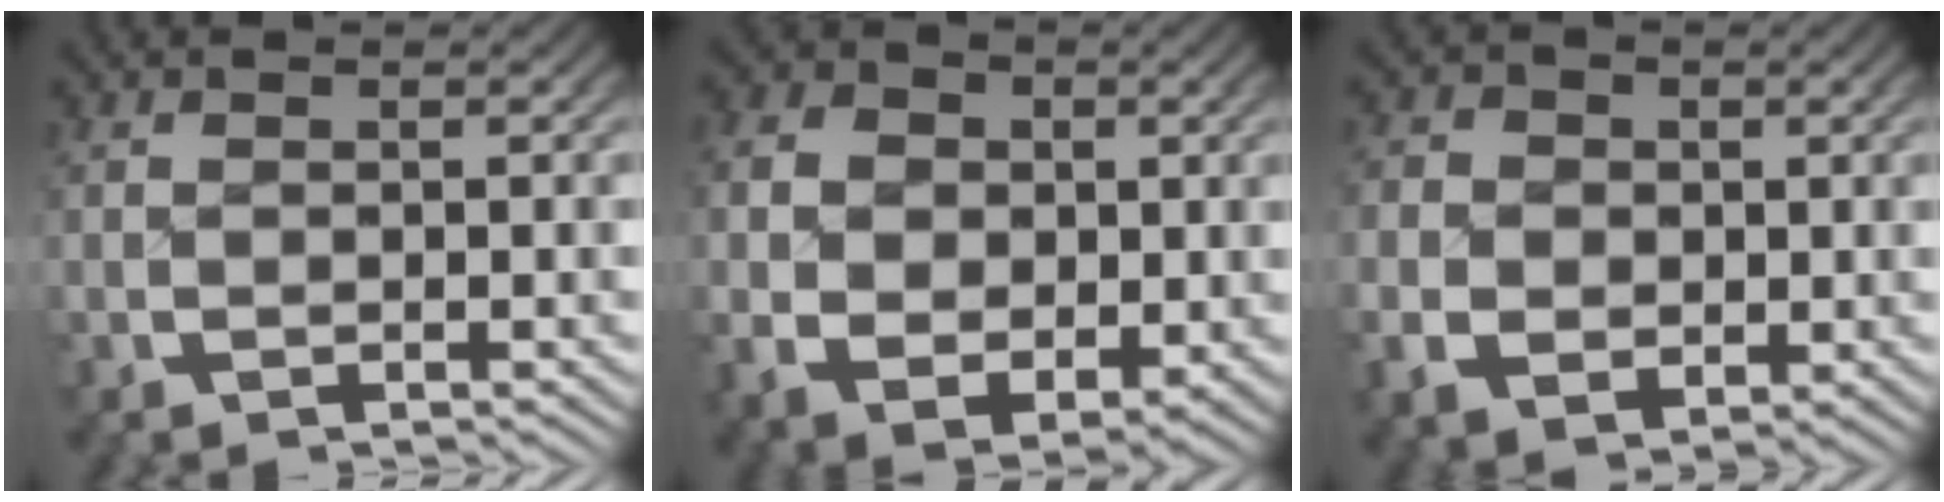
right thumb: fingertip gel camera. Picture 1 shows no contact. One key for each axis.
{"total": 7.3, "fx": -0.2, "fy": 5.5, "fz": 4.7, "tx": -0.102, "ty": -0.026, "tz": 0.013}
{"total": 4.6, "fx": -0.1, "fy": 3.8, "fz": 2.6, "tx": -0.055, "ty": -0.014, "tz": 0.007}